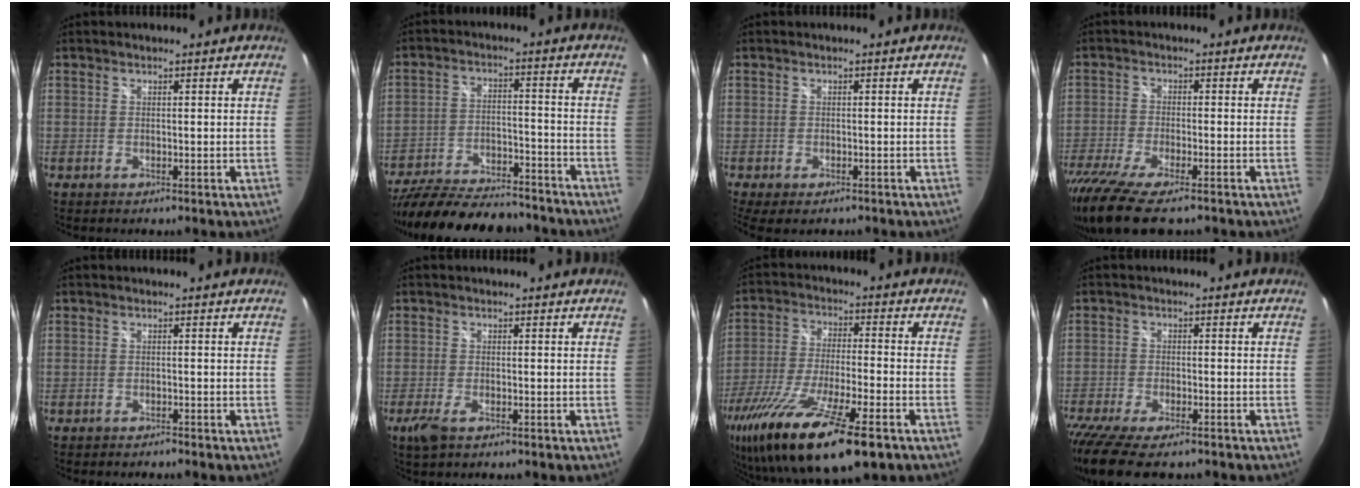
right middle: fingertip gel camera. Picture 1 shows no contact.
{"total": 23.2, "force": [-19.9, 5.9, 10.3], "torque": [-0.199, -0.024, -0.289]}
{"total": 5.1, "force": [-3.5, 1.9, 3.2], "torque": [-0.067, -0.026, -0.052]}
{"total": 14.4, "force": [-10.9, 2.9, 8.9], "torque": [-0.201, -0.059, -0.192]}
{"total": 1.2, "force": [-1.2, 0.2, 0.2], "torque": [-0.010, -0.003, -0.018]}
{"total": 3.3, "force": [-2.0, 1.1, 2.4], "torque": [-0.056, -0.010, -0.037]}
{"total": 22.9, "force": [-14.7, 4.6, 16.9], "torque": [-0.332, -0.072, -0.254]}
{"total": 13.1, "force": [-10.4, 3.1, 7.3], "torque": [-0.170, -0.053, -0.179]}